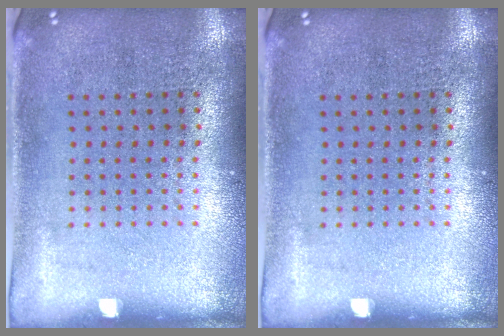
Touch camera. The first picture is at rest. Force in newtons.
{"total": 0.0}